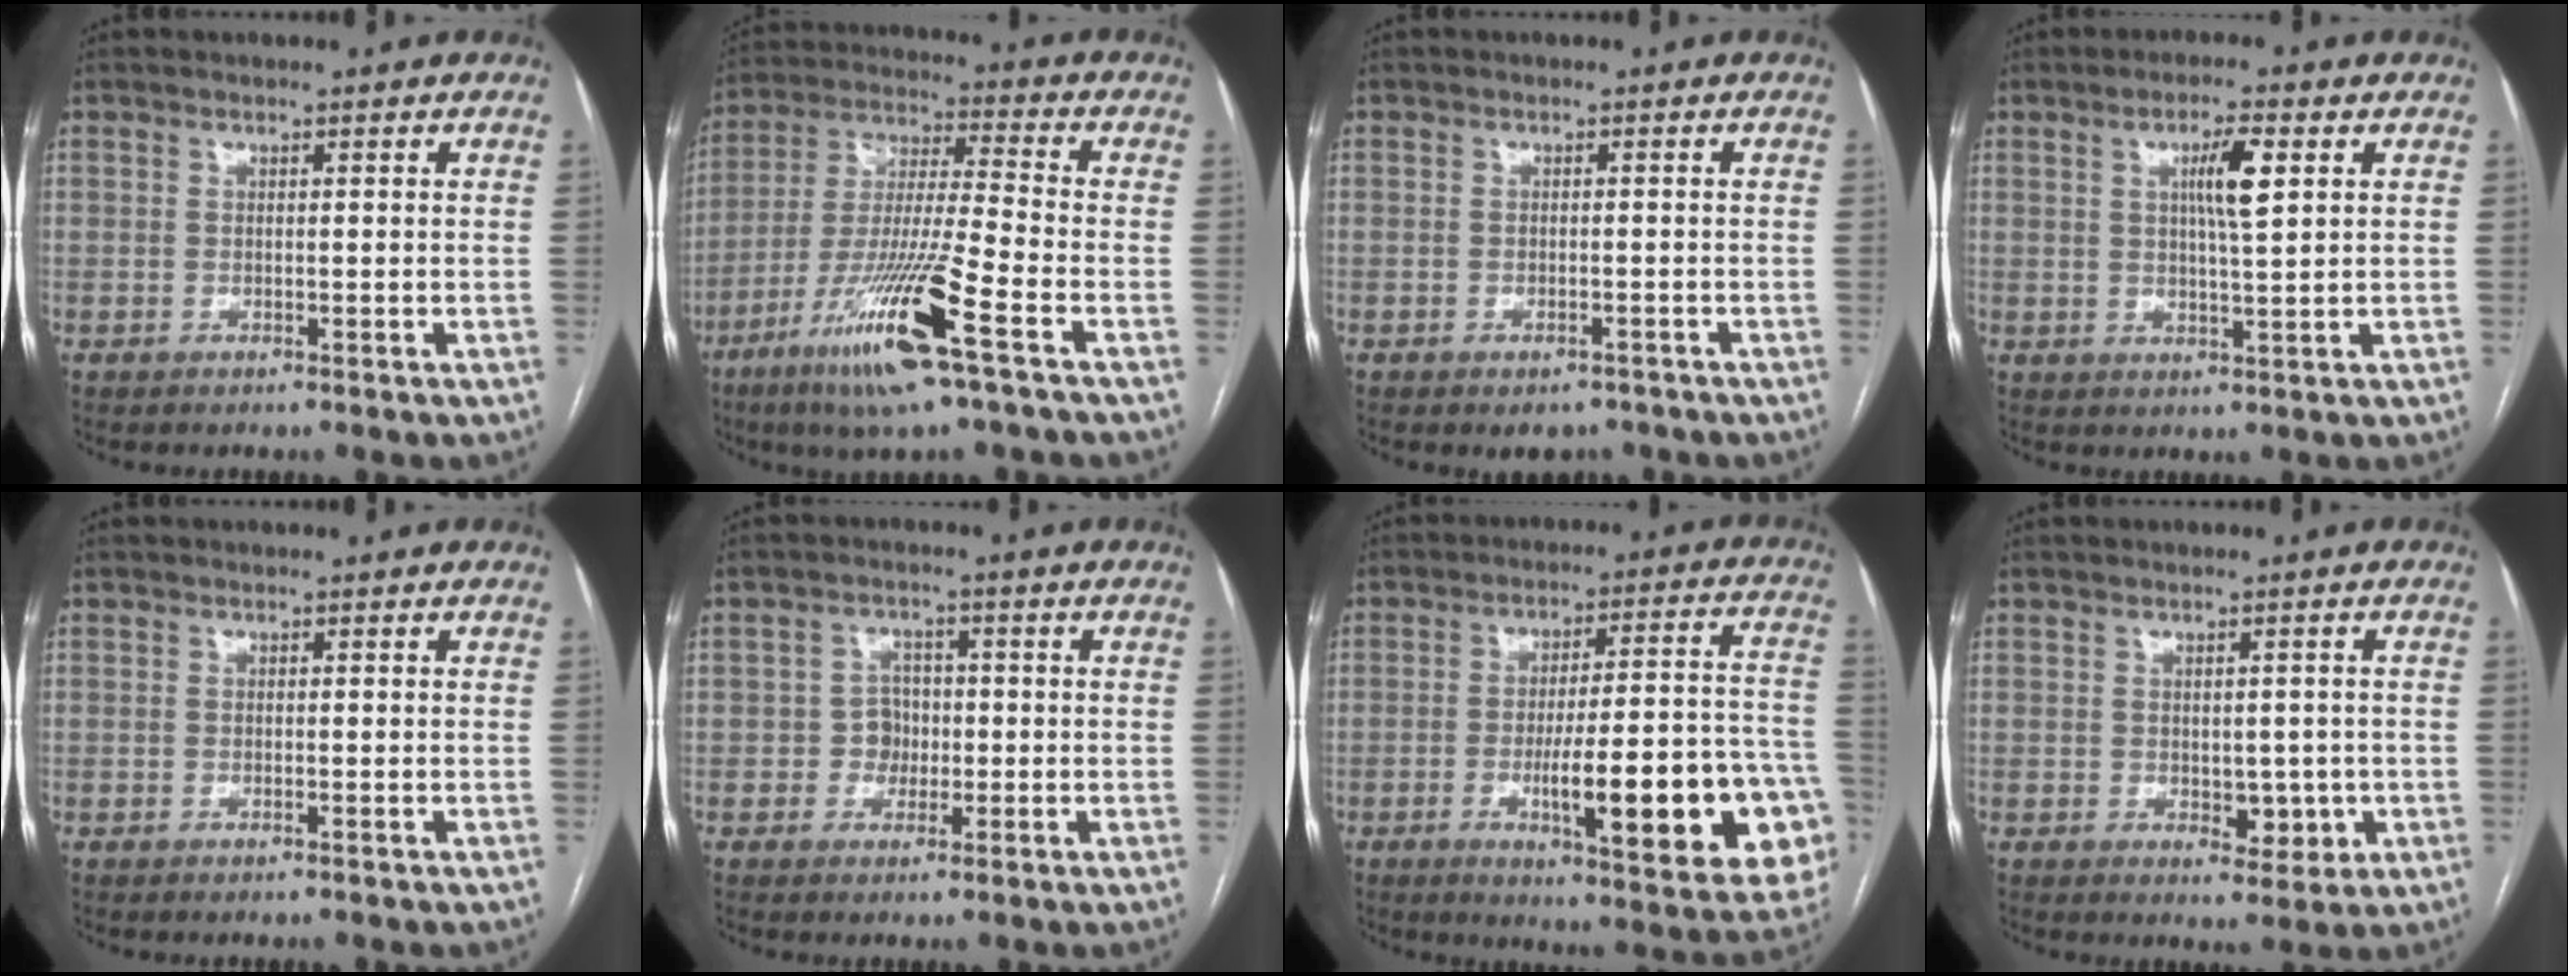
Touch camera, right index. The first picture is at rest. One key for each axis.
{"total": 15.9, "fx": -8.2, "fy": -0.1, "fz": 13.7, "tx": -0.281, "ty": -0.032, "tz": -0.153}
{"total": 2.6, "fx": -2.1, "fy": 1.3, "fz": 1.0, "tx": -0.006, "ty": 0.001, "tz": -0.020}
{"total": 5.5, "fx": 1.8, "fy": 0.1, "fz": 5.2, "tx": -0.091, "ty": 0.000, "tz": 0.031}
{"total": 0.0}
{"total": 3.1, "fx": -0.6, "fy": 2.8, "fz": 1.1, "tx": -0.011, "ty": 0.011, "tz": -0.010}
{"total": 22.0, "fx": -6.4, "fy": 3.6, "fz": 20.7, "tx": -0.206, "ty": 0.012, "tz": -0.074}
{"total": 4.4, "fx": -0.6, "fy": 2.8, "fz": 3.3, "tx": -0.034, "ty": 0.003, "tz": 0.004}